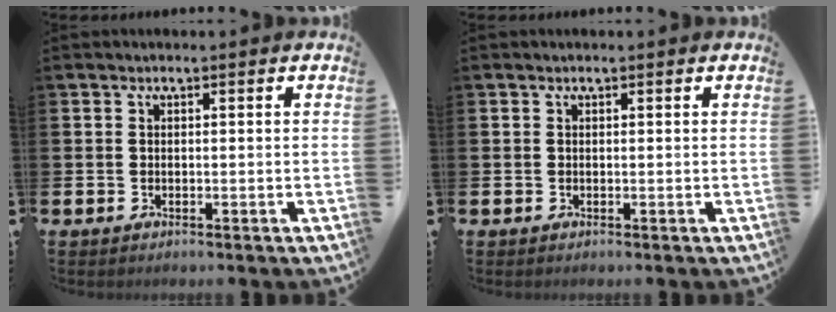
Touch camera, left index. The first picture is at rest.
{"total": 0.0}